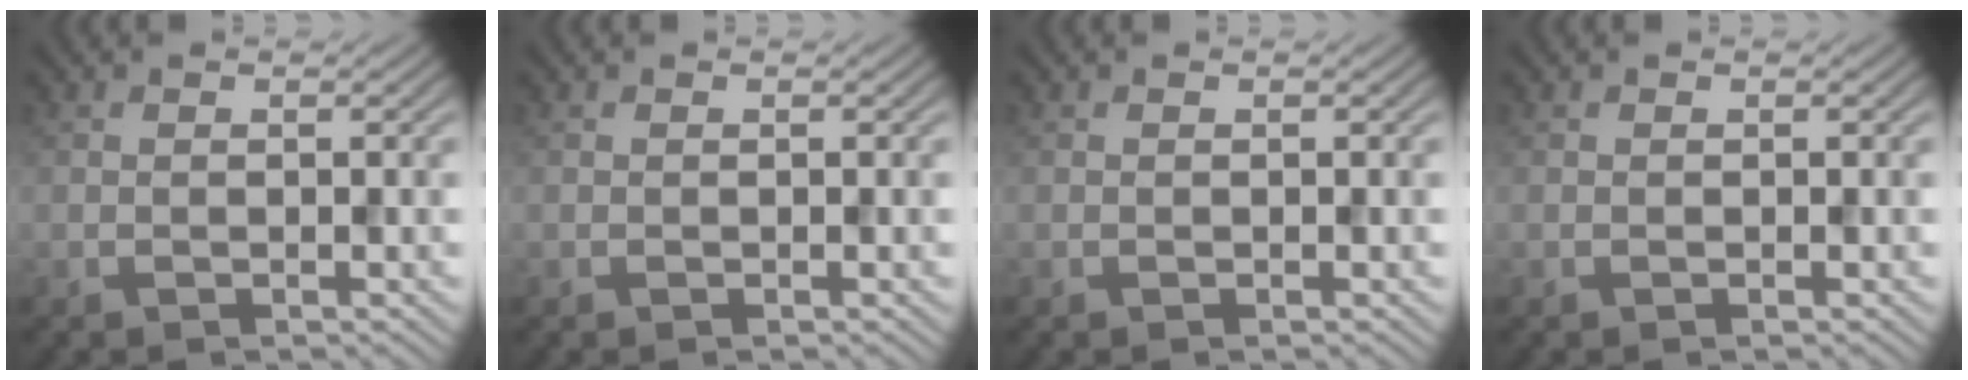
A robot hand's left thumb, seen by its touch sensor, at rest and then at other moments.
{"total": 0.0}
{"total": 0.0}
{"total": 0.0}